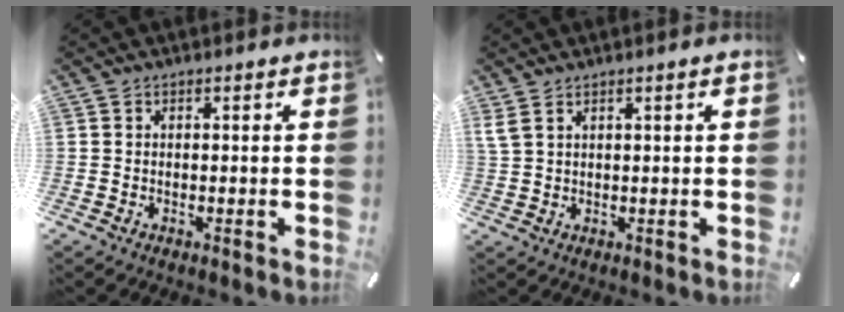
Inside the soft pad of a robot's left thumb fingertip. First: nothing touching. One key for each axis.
{"total": 2.1, "fx": 1.1, "fy": 0.3, "fz": 1.7, "tx": -0.037, "ty": -0.002, "tz": 0.021}